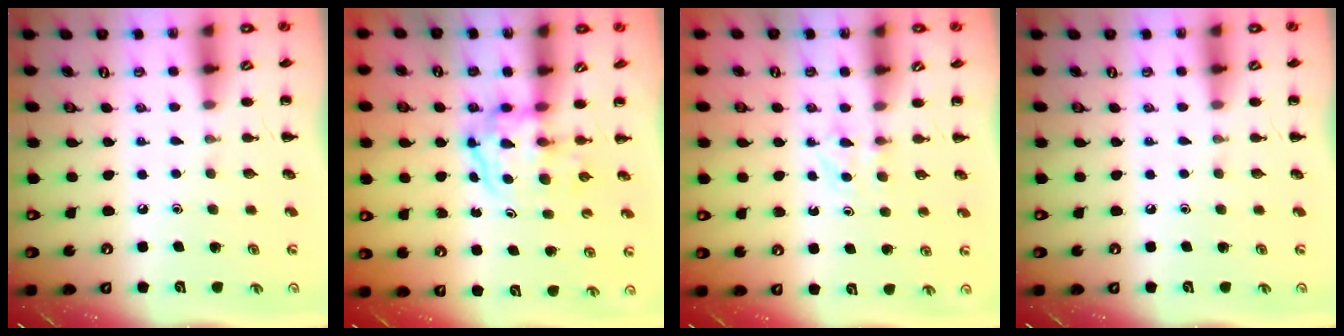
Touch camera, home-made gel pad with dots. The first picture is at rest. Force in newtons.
{"total": 3.6, "press": 3.6, "slide": 0.6}
{"total": 2.8, "press": 2.6, "slide": 1.0}
{"total": 0.0}